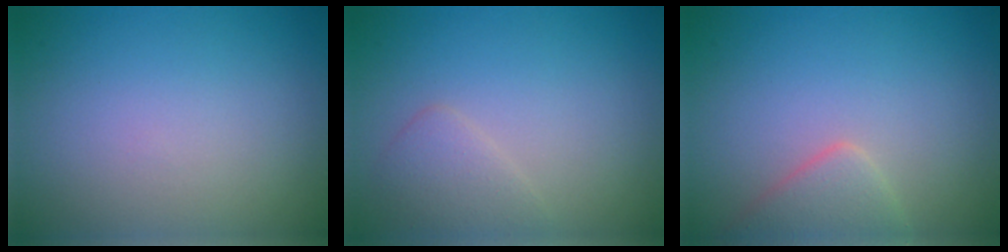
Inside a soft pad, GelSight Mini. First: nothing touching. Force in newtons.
{"total": 1.9, "press": 1.9, "slide": 0.0}
{"total": 2.7, "press": 2.7, "slide": 0.1}